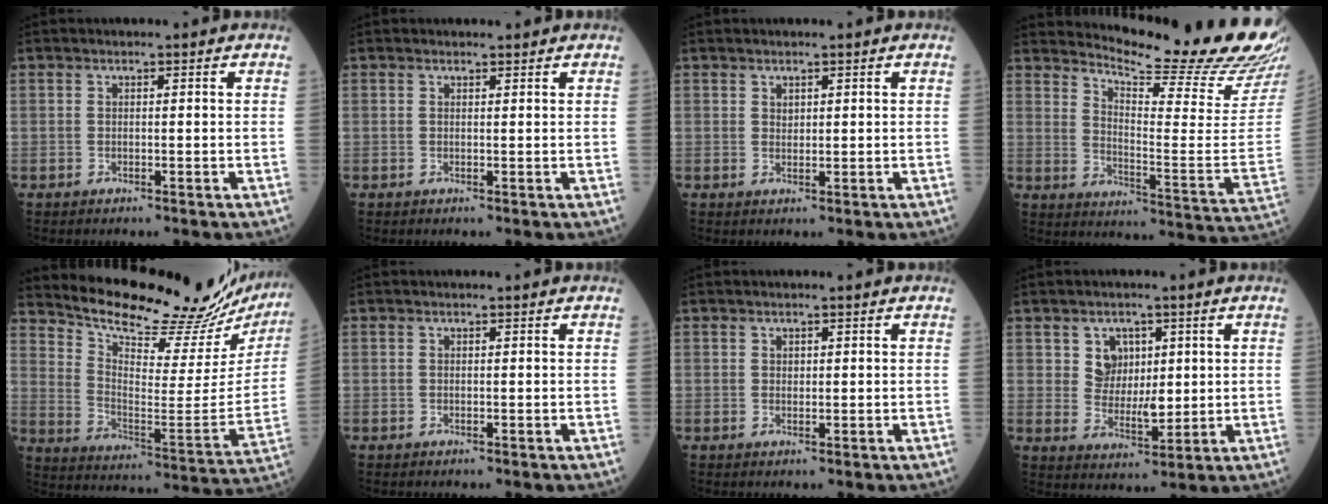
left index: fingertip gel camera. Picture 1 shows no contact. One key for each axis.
{"total": 1.0, "fx": 0.9, "fy": 0.1, "fz": 0.0, "tx": -0.011, "ty": 0.001, "tz": 0.015}
{"total": 1.1, "fx": 0.9, "fy": 0.6, "fz": 0.5, "tx": -0.008, "ty": -0.001, "tz": 0.014}
{"total": 21.6, "fx": 20.3, "fy": -1.3, "fz": 7.2, "tx": -0.131, "ty": -0.134, "tz": 0.259}
{"total": 25.6, "fx": 24.2, "fy": 3.3, "fz": 7.8, "tx": -0.135, "ty": -0.102, "tz": 0.320}
{"total": 0.0}
{"total": 0.7, "fx": 0.5, "fy": 0.5, "fz": 0.3, "tx": -0.004, "ty": -0.003, "tz": 0.007}
{"total": 5.4, "fx": 2.2, "fy": 4.2, "fz": 2.5, "tx": -0.044, "ty": 0.004, "tz": 0.046}